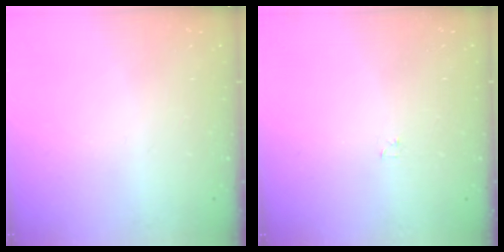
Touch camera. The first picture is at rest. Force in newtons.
{"total": 1.2, "press": 1.2, "slide": 0.2}